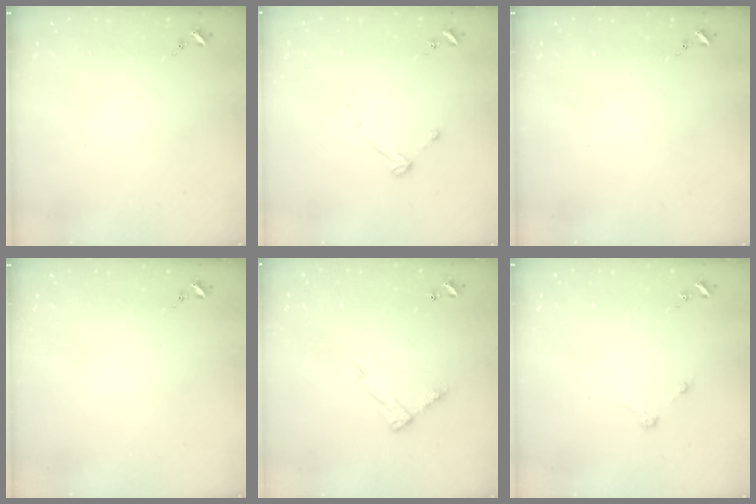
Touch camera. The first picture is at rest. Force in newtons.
{"total": 2.6, "press": 2.6, "slide": 0.4}
{"total": 0.0}
{"total": 0.0}
{"total": 7.6, "press": 7.6, "slide": 0.1}
{"total": 2.6, "press": 2.6, "slide": 0.3}